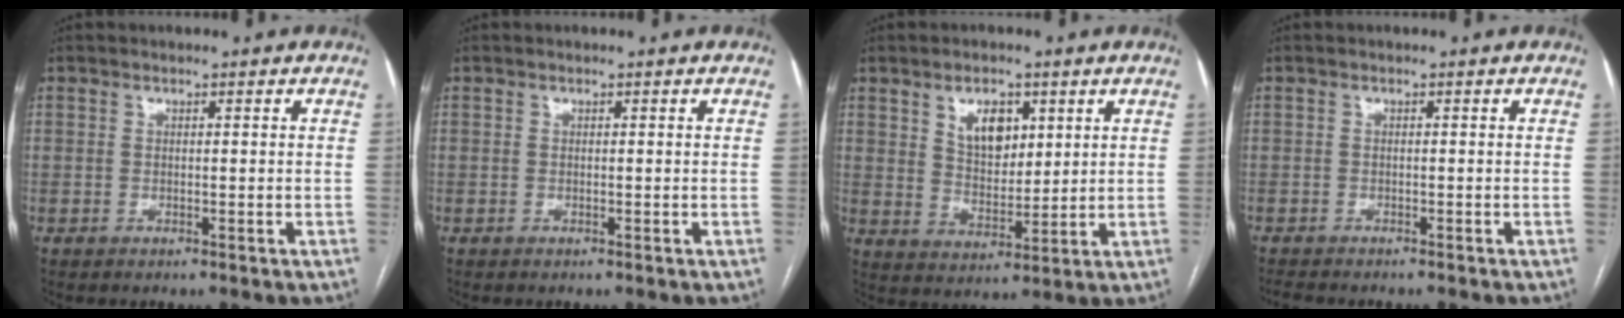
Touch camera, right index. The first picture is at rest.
{"total": 0.0}
{"total": 6.9, "force": [3.0, 4.0, 4.8], "torque": [-0.084, 0.006, 0.062]}
{"total": 3.7, "force": [-3.4, 0.8, 1.3], "torque": [-0.019, -0.009, -0.051]}